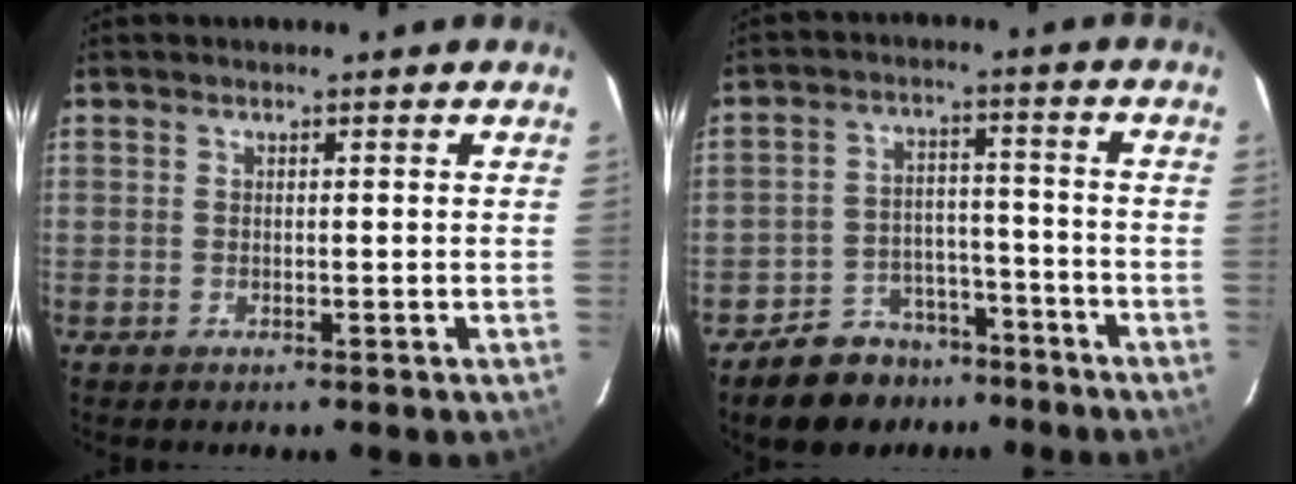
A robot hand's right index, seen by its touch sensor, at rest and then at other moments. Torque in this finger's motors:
{"motor_torque": [-0.01, -0.22, -0.83, -0.15]}